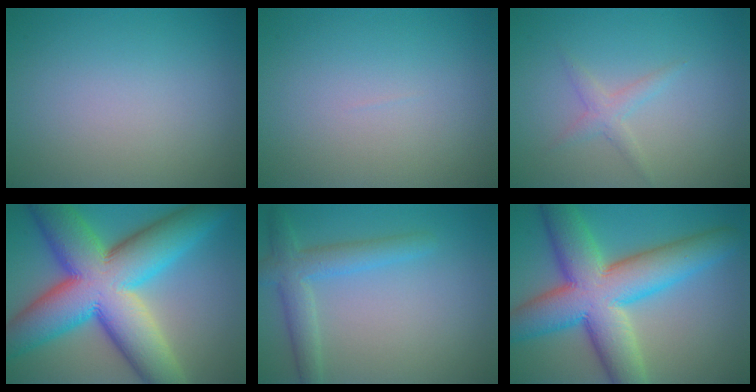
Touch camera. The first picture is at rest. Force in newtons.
{"total": 0.0}
{"total": 1.5, "press": 1.5, "slide": 0.1}
{"total": 16.5, "press": 16.5, "slide": 0.3}
{"total": 3.5, "press": 3.5, "slide": 0.2}
{"total": 12.1, "press": 12.1, "slide": 0.8}